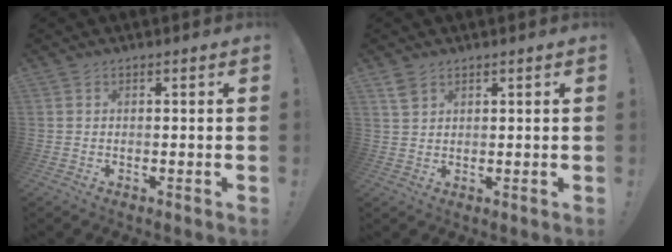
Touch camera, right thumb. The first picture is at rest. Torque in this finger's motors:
{"motor_torque": [-0.22, 0.16, 0.33, 0.17, 0.00]}